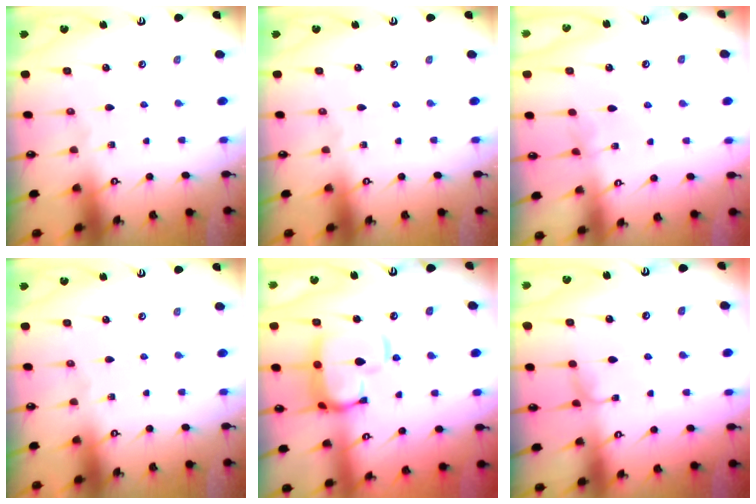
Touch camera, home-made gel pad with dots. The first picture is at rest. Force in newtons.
{"total": 0.0}
{"total": 3.5, "press": 3.5, "slide": 0.2}
{"total": 0.0}
{"total": 10.0, "press": 9.9, "slide": 1.5}
{"total": 0.9, "press": 0.3, "slide": 0.8}